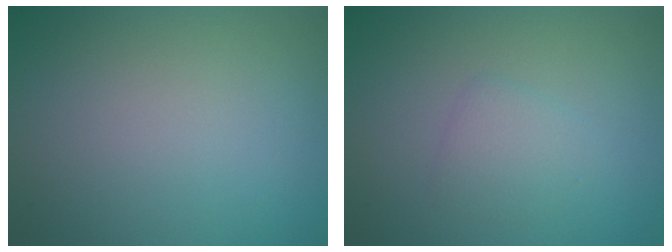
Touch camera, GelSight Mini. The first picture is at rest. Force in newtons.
{"total": 1.6, "press": 1.6, "slide": 0.0}